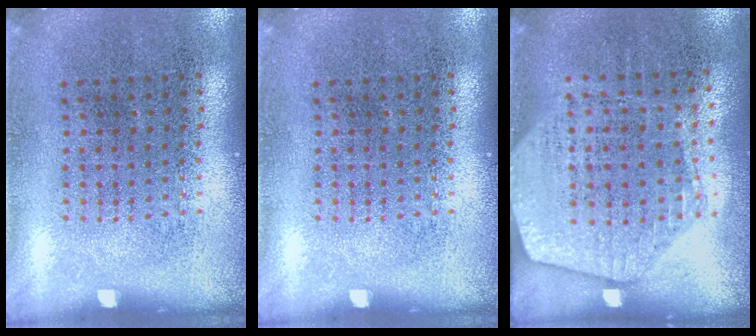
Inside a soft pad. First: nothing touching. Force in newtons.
{"total": 0.0}
{"total": 1.8, "press": 1.6, "slide": 0.8}